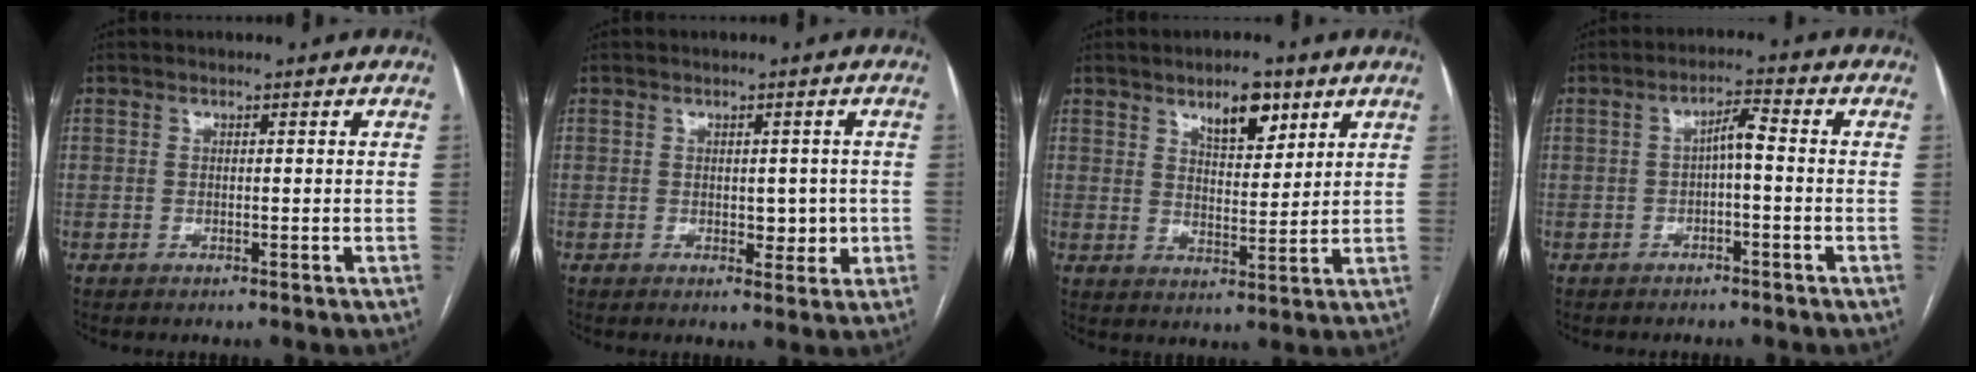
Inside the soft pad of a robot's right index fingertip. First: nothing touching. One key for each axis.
{"total": 3.7, "fx": -0.2, "fy": 2.2, "fz": 2.9, "tx": -0.031, "ty": 0.004, "tz": 0.005}
{"total": 6.9, "fx": 4.3, "fy": 2.6, "fz": 4.8, "tx": -0.078, "ty": 0.000, "tz": 0.070}
{"total": 3.3, "fx": -0.4, "fy": 0.6, "fz": 3.2, "tx": -0.056, "ty": 0.015, "tz": -0.005}